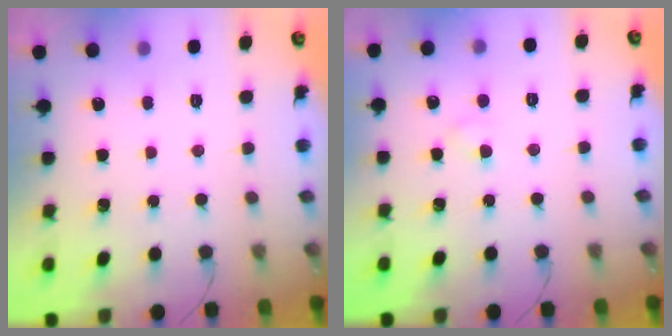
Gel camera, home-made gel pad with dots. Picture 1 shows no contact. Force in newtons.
{"total": 2.0, "press": 1.9, "slide": 0.8}